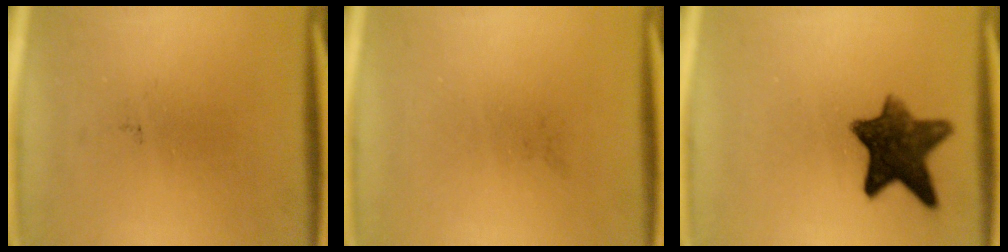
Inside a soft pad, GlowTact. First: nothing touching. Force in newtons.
{"total": 0.0}
{"total": 10.3}